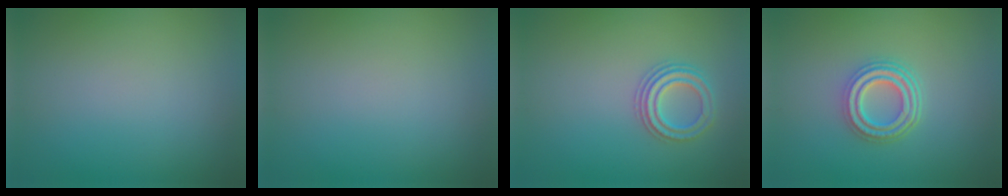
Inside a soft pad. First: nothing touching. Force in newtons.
{"total": 0.0}
{"total": 2.5, "press": 2.4, "slide": 0.4}
{"total": 4.5, "press": 3.3, "slide": 3.0}